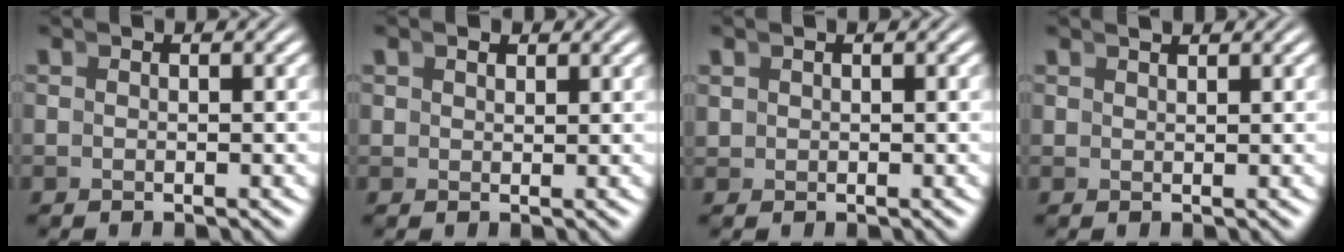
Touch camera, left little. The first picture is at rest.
{"total": 0.8, "force": [0.8, 0.0, 0.0], "torque": [0.009, -0.005, 0.020]}
{"total": 0.8, "force": [0.5, 0.6, 0.2], "torque": [-0.007, -0.007, 0.015]}
{"total": 1.2, "force": [1.0, -0.6, 0.0], "torque": [0.015, 0.000, 0.022]}